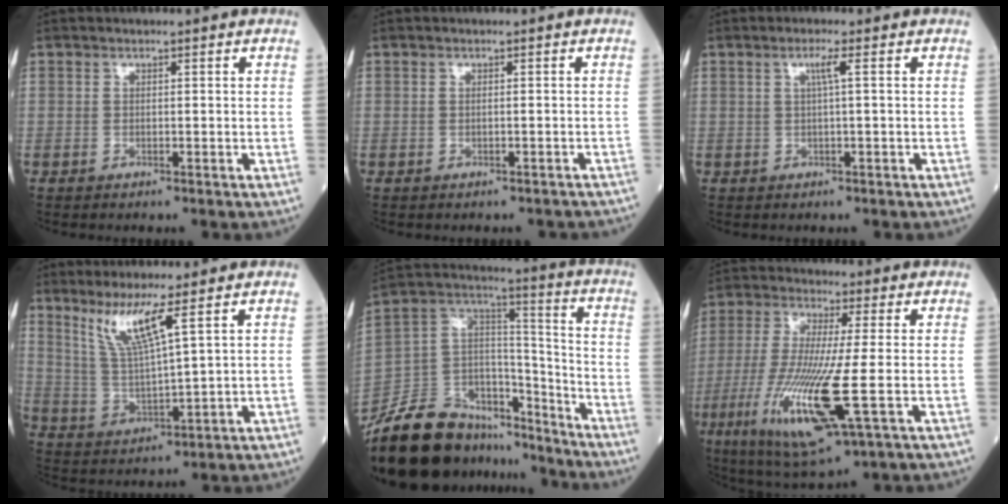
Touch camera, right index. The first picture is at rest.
{"total": 8.3, "force": [-8.0, 2.2, 0.0], "torque": [0.017, 0.021, -0.080]}
{"total": 2.0, "force": [0.6, -0.4, 1.9], "torque": [-0.037, 0.002, 0.011]}
{"total": 7.4, "force": [4.5, -0.9, 5.8], "torque": [-0.119, -0.015, 0.098]}
{"total": 22.6, "force": [-18.9, 8.8, 8.6], "torque": [-0.194, 0.038, -0.323]}
{"total": 15.5, "force": [-4.2, 1.2, 14.9], "torque": [-0.315, -0.035, -0.074]}